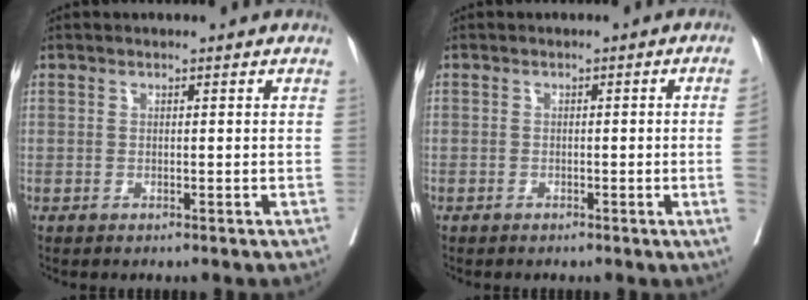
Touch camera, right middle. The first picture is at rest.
{"total": 3.1, "force": [-0.7, -0.9, 2.9], "torque": [-0.036, 0.000, -0.008]}